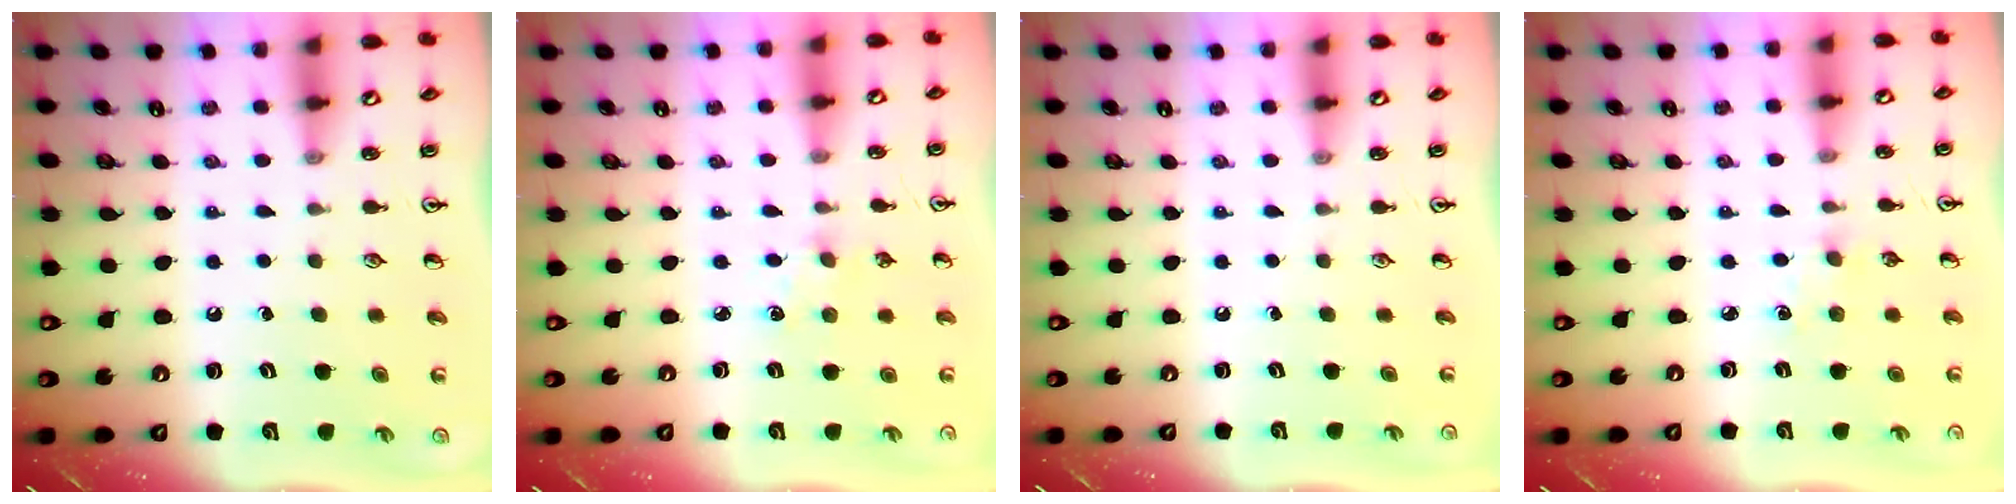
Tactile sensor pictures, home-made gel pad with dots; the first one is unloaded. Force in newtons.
{"total": 2.2, "press": 2.2, "slide": 0.4}
{"total": 0.0}
{"total": 2.9, "press": 2.9, "slide": 0.4}